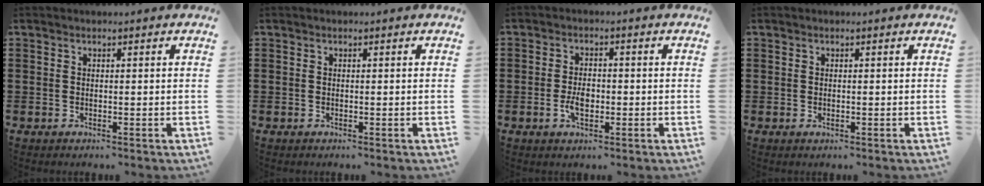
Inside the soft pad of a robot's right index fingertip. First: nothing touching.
{"total": 0.0}
{"total": 3.4, "force": [-0.8, 1.9, 2.8], "torque": [-0.057, 0.002, -0.015]}
{"total": 0.0}